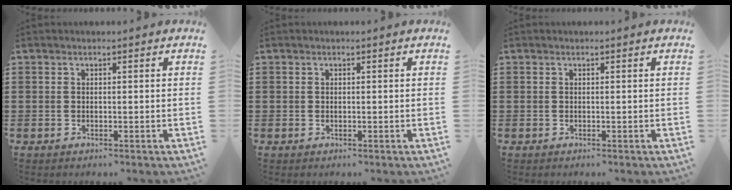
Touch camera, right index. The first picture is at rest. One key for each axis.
{"total": 0.0}
{"total": 0.0}